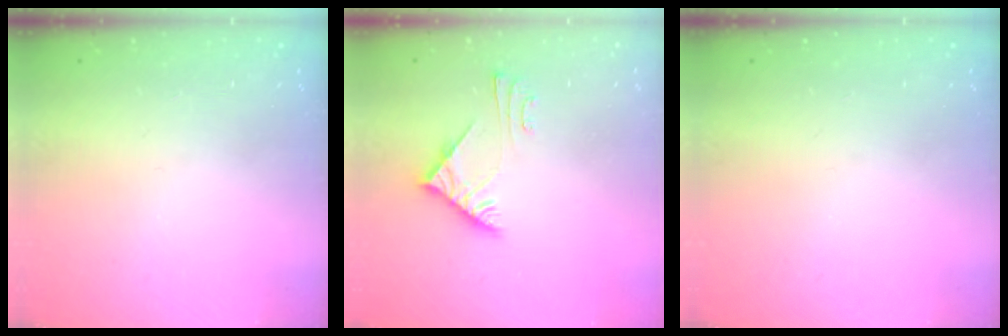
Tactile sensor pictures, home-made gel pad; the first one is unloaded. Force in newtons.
{"total": 6.0, "press": 6.0, "slide": 0.7}
{"total": 0.0}